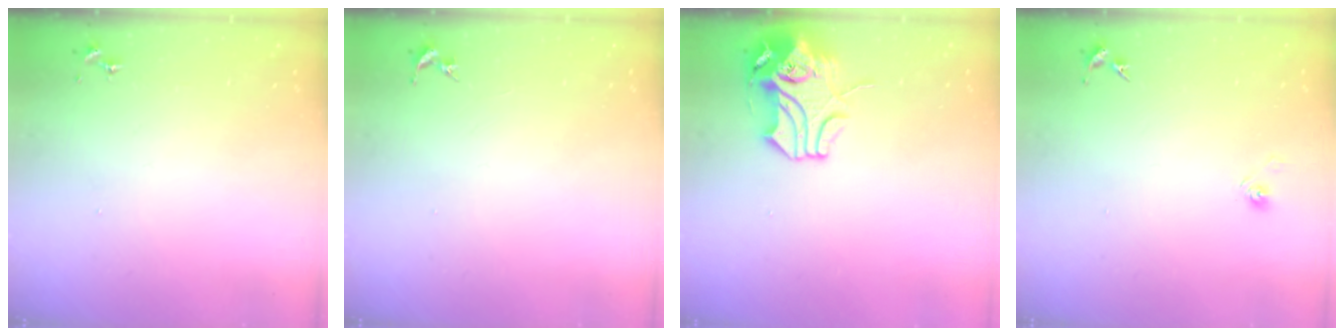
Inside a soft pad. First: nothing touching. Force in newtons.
{"total": 0.0}
{"total": 10.3, "press": 10.2, "slide": 1.7}
{"total": 2.9, "press": 2.5, "slide": 1.5}